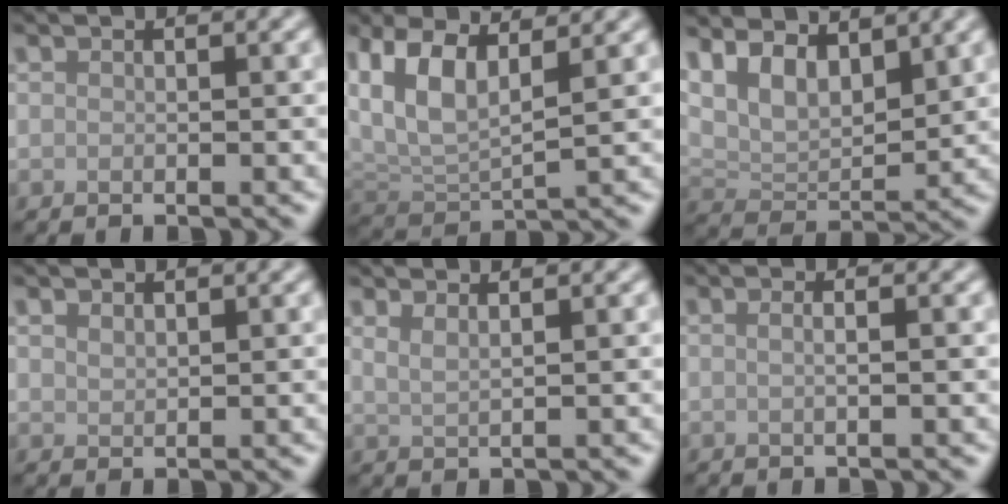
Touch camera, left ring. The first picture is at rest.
{"total": 6.3, "force": [3.0, 2.9, 4.7], "torque": [-0.101, 0.002, 0.055]}
{"total": 6.2, "force": [3.7, 3.3, 3.9], "torque": [-0.076, -0.003, 0.065]}
{"total": 1.0, "force": [0.8, 0.4, 0.3], "torque": [-0.010, 0.000, 0.019]}
{"total": 2.1, "force": [1.4, 0.8, 1.2], "torque": [-0.014, 0.002, 0.017]}
{"total": 2.4, "force": [0.6, 1.2, 2.0], "torque": [-0.009, 0.004, -0.014]}